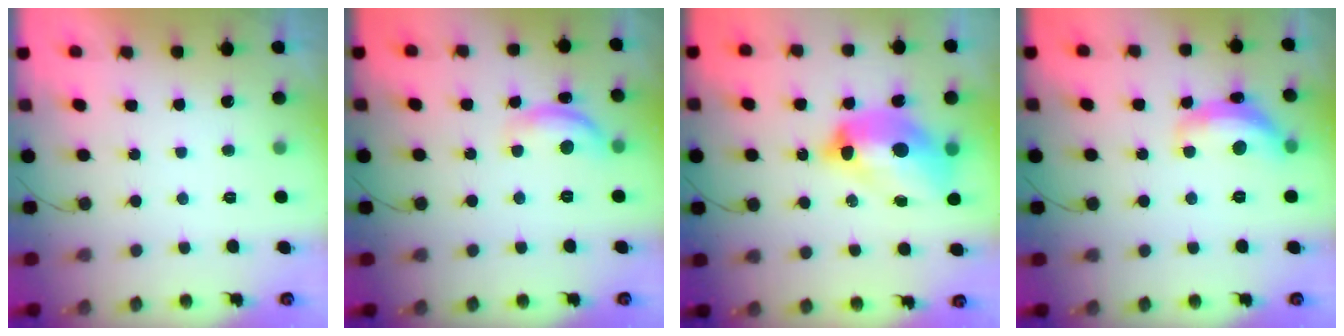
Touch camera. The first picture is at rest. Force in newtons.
{"total": 10.5, "press": 10.5, "slide": 0.6}
{"total": 15.6, "press": 15.5, "slide": 1.4}
{"total": 14.2, "press": 14.2, "slide": 0.9}